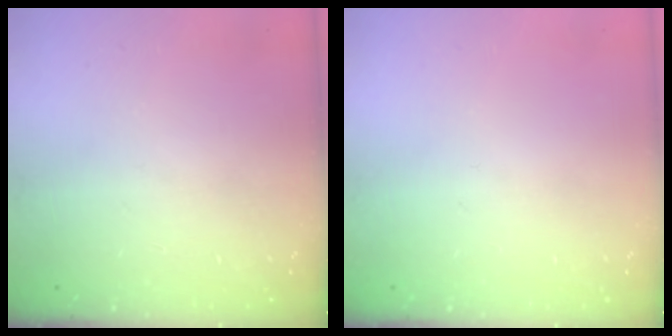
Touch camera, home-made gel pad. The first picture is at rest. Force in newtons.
{"total": 0.0}